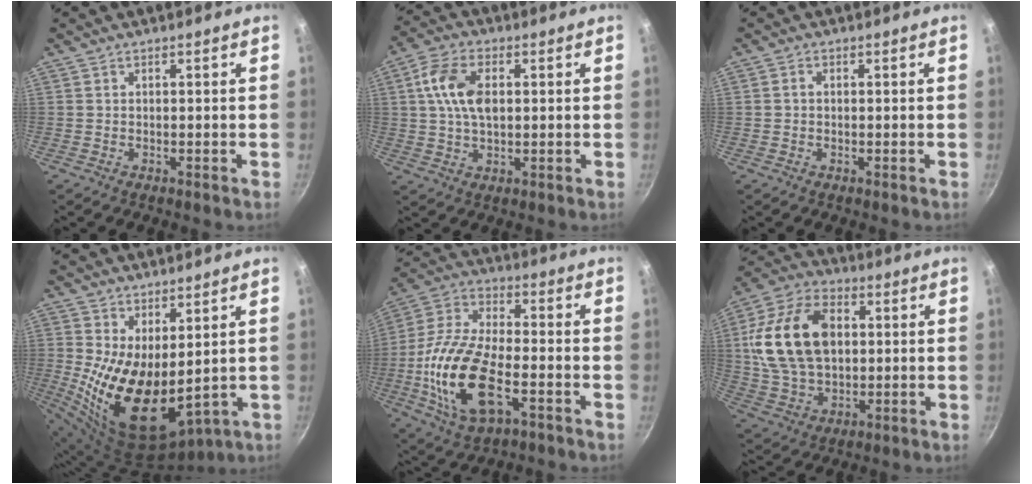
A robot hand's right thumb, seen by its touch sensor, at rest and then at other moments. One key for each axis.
{"total": 9.6, "fx": 1.7, "fy": 5.6, "fz": 7.6, "tx": -0.137, "ty": 0.011, "tz": 0.025}
{"total": 1.1, "fx": 0.0, "fy": 0.9, "fz": 0.6, "tx": -0.011, "ty": 0.007, "tz": -0.001}
{"total": 15.2, "fx": 1.8, "fy": 7.9, "fz": 12.9, "tx": -0.210, "ty": -0.045, "tz": 0.054}
{"total": 19.8, "fx": -5.3, "fy": 9.5, "fz": 16.5, "tx": -0.328, "ty": 0.018, "tz": -0.108}
{"total": 20.3, "fx": 2.9, "fy": 13.6, "fz": 14.8, "tx": -0.261, "ty": 0.009, "tz": 0.048}